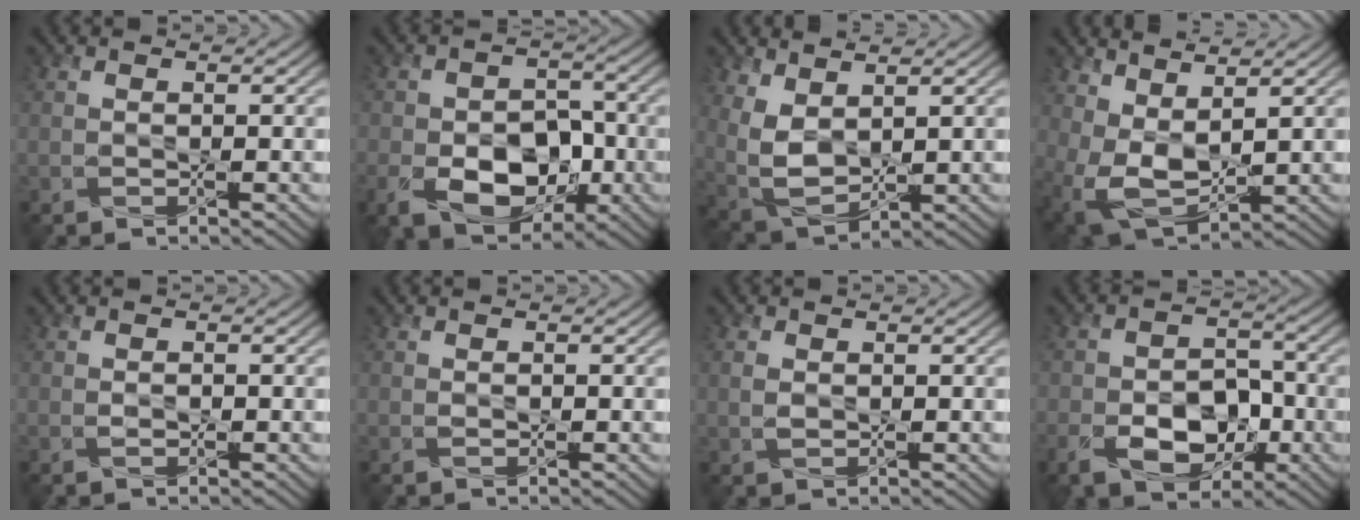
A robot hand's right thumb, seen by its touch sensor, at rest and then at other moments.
{"total": 11.1, "force": [-3.9, 7.2, 7.4], "torque": [-0.144, -0.023, -0.061]}
{"total": 6.5, "force": [2.6, 3.6, 4.7], "torque": [-0.124, -0.005, 0.056]}
{"total": 8.1, "force": [3.1, 4.4, 6.0], "torque": [-0.149, -0.005, 0.062]}
{"total": 0.8, "force": [-0.3, 0.5, 0.6], "torque": [-0.011, -0.002, -0.004]}
{"total": 0.5, "force": [-0.1, 0.4, 0.4], "torque": [-0.007, -0.003, -0.002]}
{"total": 1.6, "force": [0.2, 1.1, 1.1], "torque": [-0.031, 0.000, 0.005]}
{"total": 9.6, "force": [-3.9, 6.0, 6.4], "torque": [-0.120, -0.011, -0.068]}